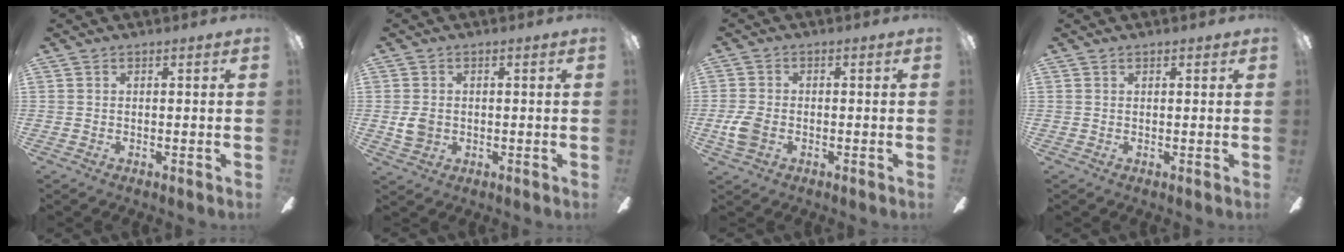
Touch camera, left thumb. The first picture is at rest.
{"total": 3.9, "force": [-0.2, 3.2, 2.2], "torque": [-0.039, 0.003, -0.005]}
{"total": 5.6, "force": [-1.6, 3.7, 3.8], "torque": [-0.085, 0.007, -0.032]}
{"total": 0.6, "force": [0.5, 0.2, 0.2], "torque": [0.002, -0.003, 0.008]}